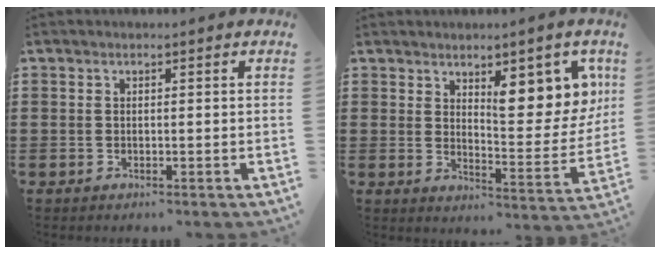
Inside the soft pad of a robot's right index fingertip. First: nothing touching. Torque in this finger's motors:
{"motor_torque": [0.94, 0.58, 0.45, 0.07]}